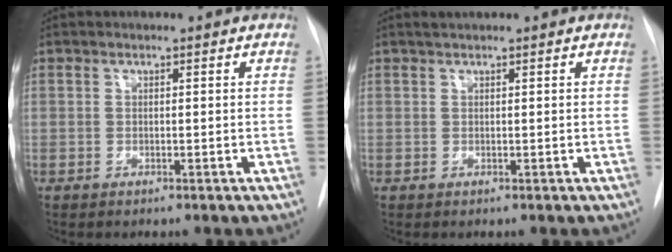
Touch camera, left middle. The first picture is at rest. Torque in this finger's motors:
{"motor_torque": [0.28, -0.25, -0.04, 0.02]}